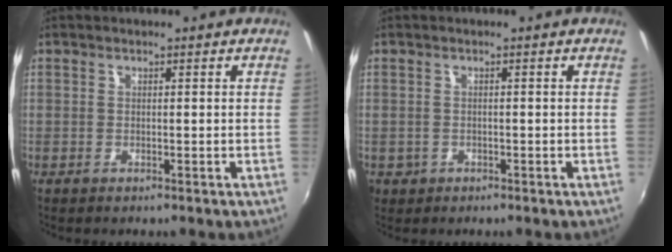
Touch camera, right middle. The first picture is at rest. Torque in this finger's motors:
{"motor_torque": [-0.16, -0.13, -0.02, -0.01]}